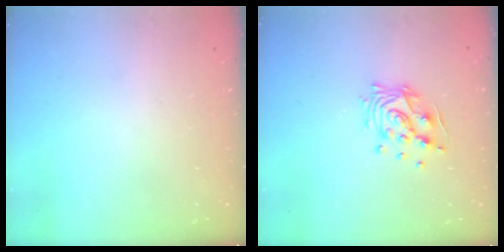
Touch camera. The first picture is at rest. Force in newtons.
{"total": 12.0, "press": 11.9, "slide": 1.2}